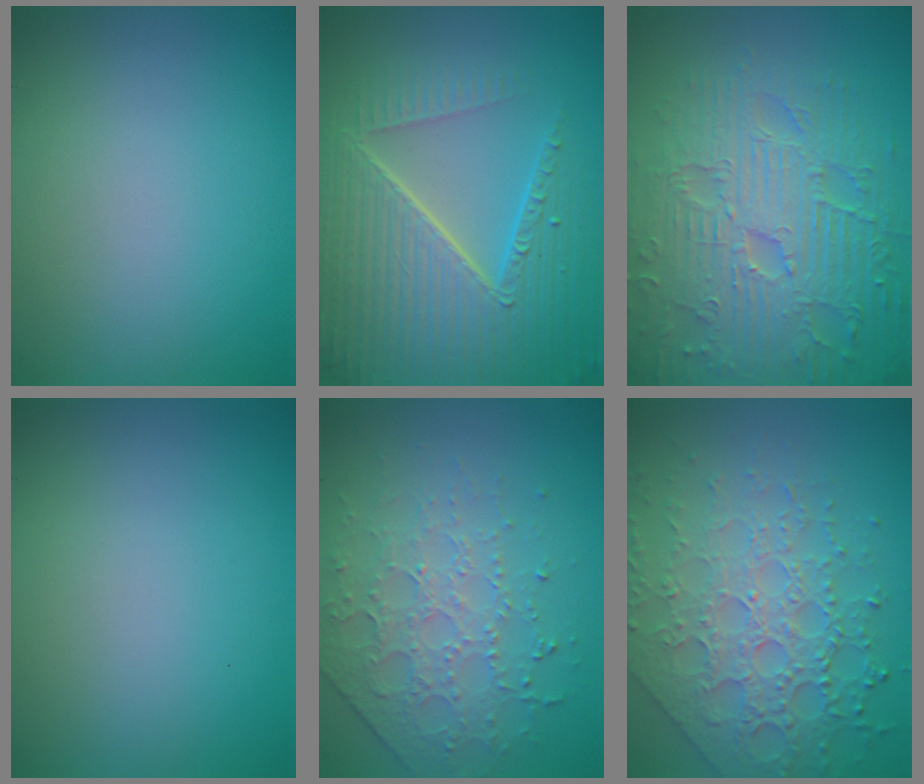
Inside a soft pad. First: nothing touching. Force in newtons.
{"total": 8.5, "press": 5.9, "slide": 6.1}
{"total": 9.5, "press": 6.8, "slide": 6.6}
{"total": 0.0}
{"total": 4.1, "press": 3.3, "slide": 2.4}
{"total": 7.6, "press": 5.5, "slide": 5.2}